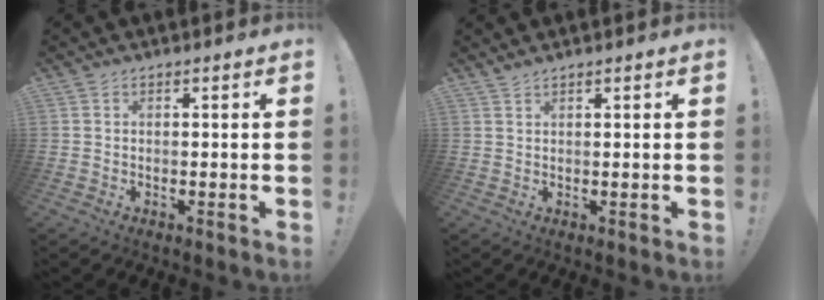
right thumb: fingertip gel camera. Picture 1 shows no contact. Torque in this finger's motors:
{"motor_torque": [0.03, 2.57, 1.06, 1.09, 0.22]}